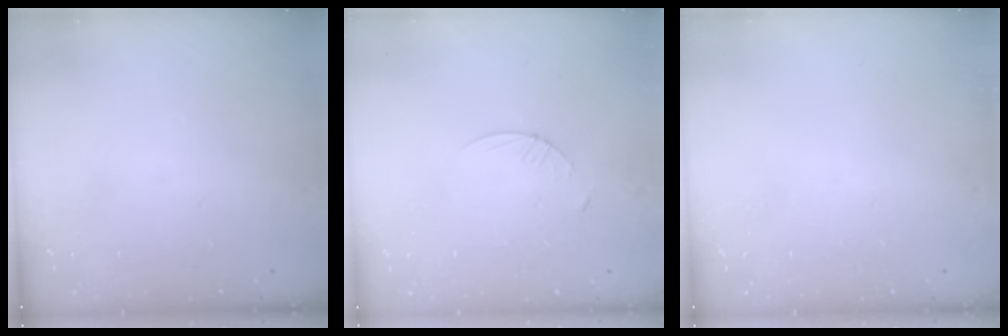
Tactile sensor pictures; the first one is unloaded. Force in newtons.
{"total": 3.8, "press": 3.8, "slide": 0.5}
{"total": 0.0}